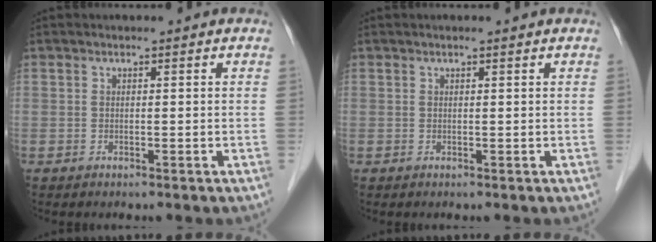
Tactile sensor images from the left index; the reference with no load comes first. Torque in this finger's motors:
{"motor_torque": [0.19, -0.20, 0.05, 0.01]}